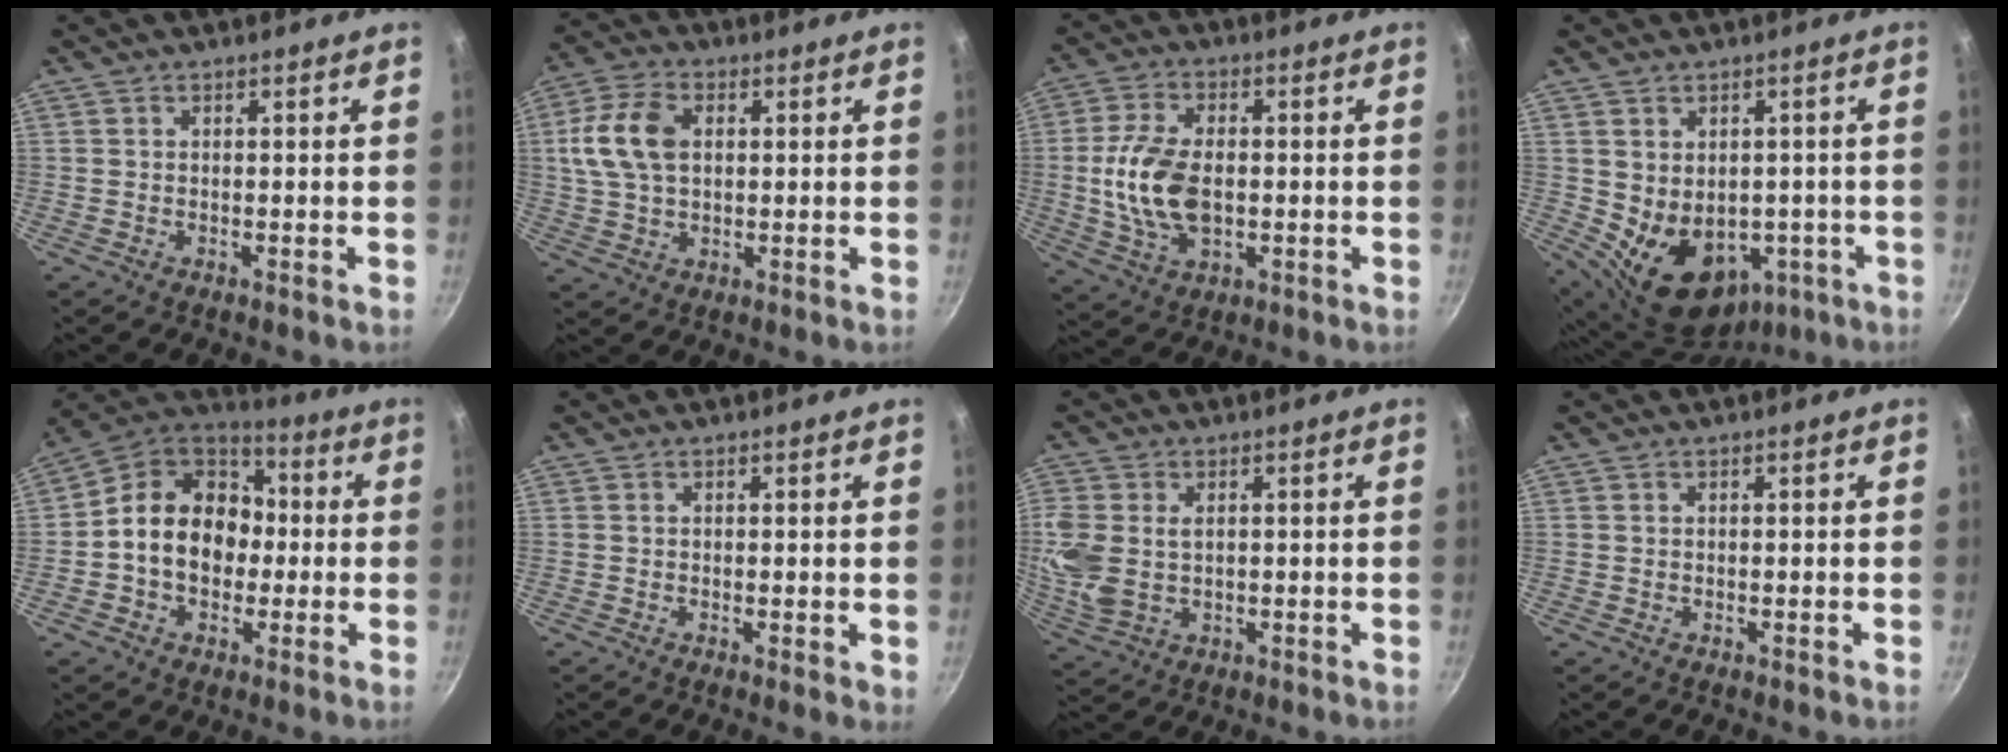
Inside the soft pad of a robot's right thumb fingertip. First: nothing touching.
{"total": 11.1, "force": [1.9, 7.3, 8.2], "torque": [-0.151, 0.014, 0.029]}
{"total": 12.8, "force": [-0.6, 7.6, 10.2], "torque": [-0.193, 0.007, -0.012]}
{"total": 14.1, "force": [-2.6, 10.7, 8.8], "torque": [-0.109, -0.001, -0.001]}
{"total": 16.3, "force": [-0.7, 12.9, 10.0], "torque": [-0.128, 0.040, -0.029]}
{"total": 0.9, "force": [0.2, 0.2, 0.9], "torque": [-0.011, -0.005, 0.001]}
{"total": 9.2, "force": [0.9, 6.4, 6.5], "torque": [-0.145, -0.002, 0.023]}
{"total": 0.0}